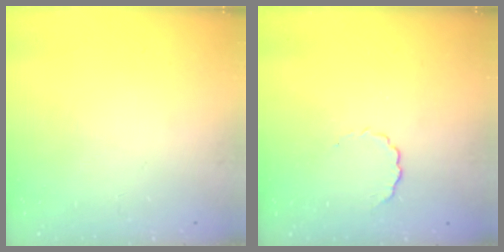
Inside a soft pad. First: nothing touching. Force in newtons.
{"total": 4.0, "press": 3.9, "slide": 1.0}